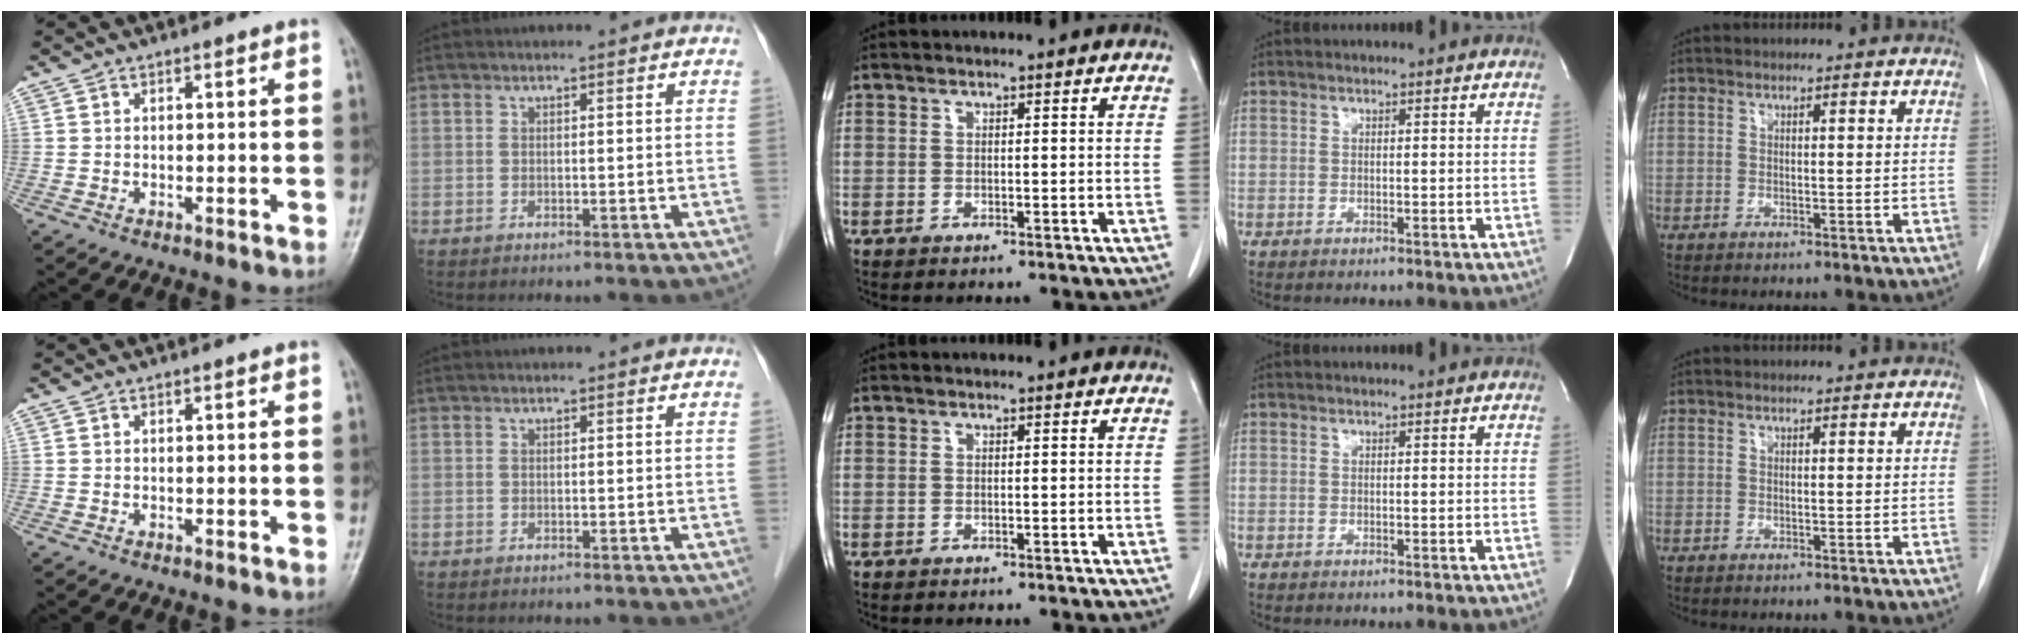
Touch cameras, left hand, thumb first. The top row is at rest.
{}